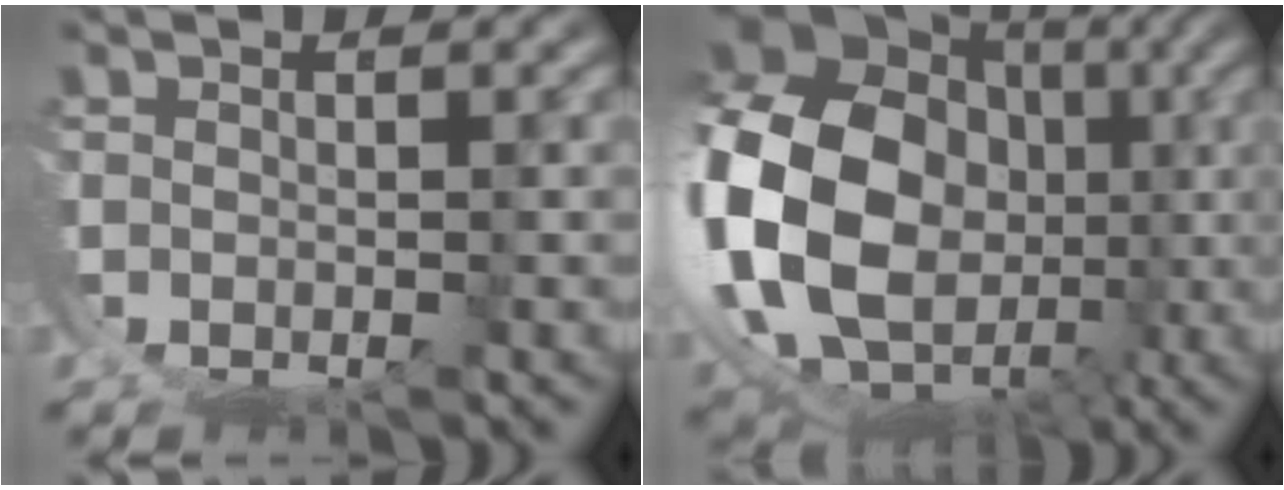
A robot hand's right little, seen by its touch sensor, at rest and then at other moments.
{"total": 19.8, "force": [-2.0, 15.5, 12.2], "torque": [-0.284, -0.061, -0.018]}